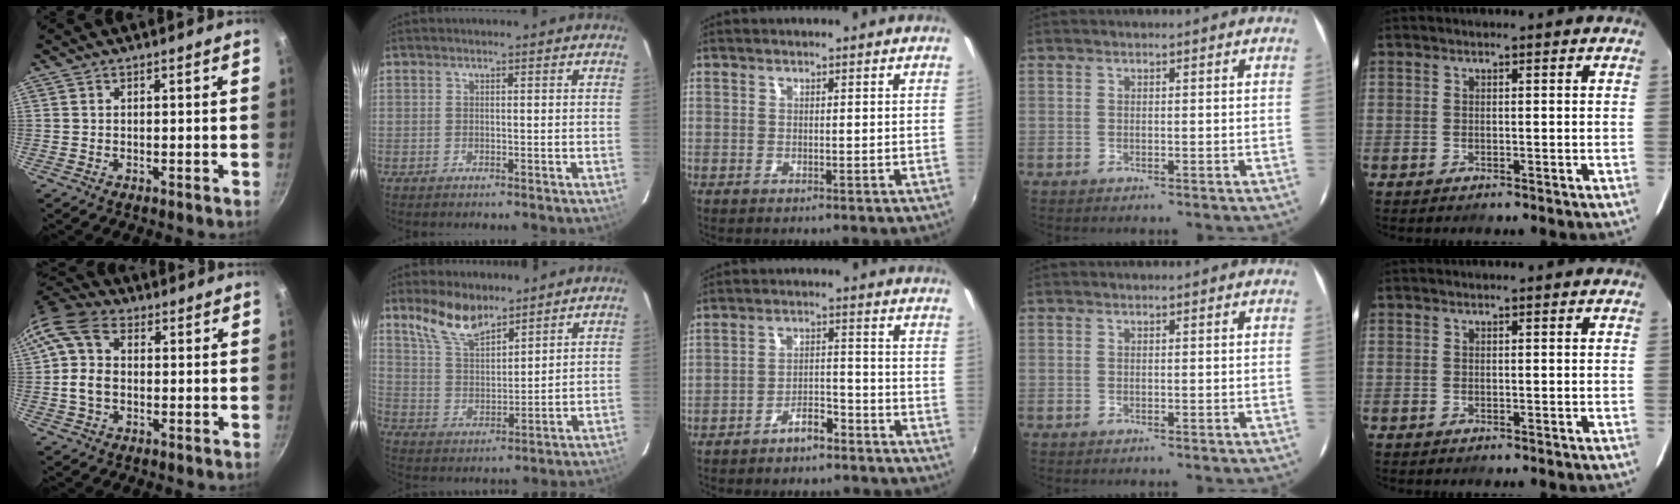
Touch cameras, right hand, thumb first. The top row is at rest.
{"thumb": {"total": 9.8, "force": [1.0, 7.0, 6.8], "torque": [-0.129, 0.013, 0.004]}, "index": {"total": 9.4, "force": [7.2, 3.5, 4.9], "torque": [-0.094, 0.011, 0.145]}, "middle": {"total": 7.4, "force": [-6.4, 2.6, 2.7], "torque": [-0.061, 0.025, -0.087]}}